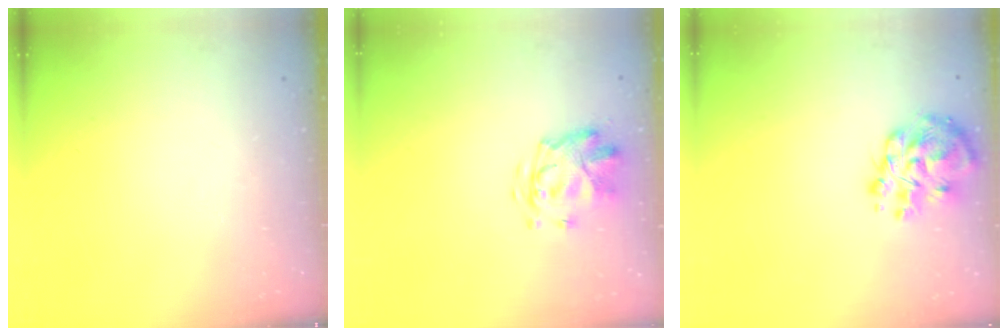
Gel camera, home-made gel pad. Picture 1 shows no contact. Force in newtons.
{"total": 4.5, "press": 4.2, "slide": 1.8}
{"total": 10.4, "press": 10.3, "slide": 1.5}